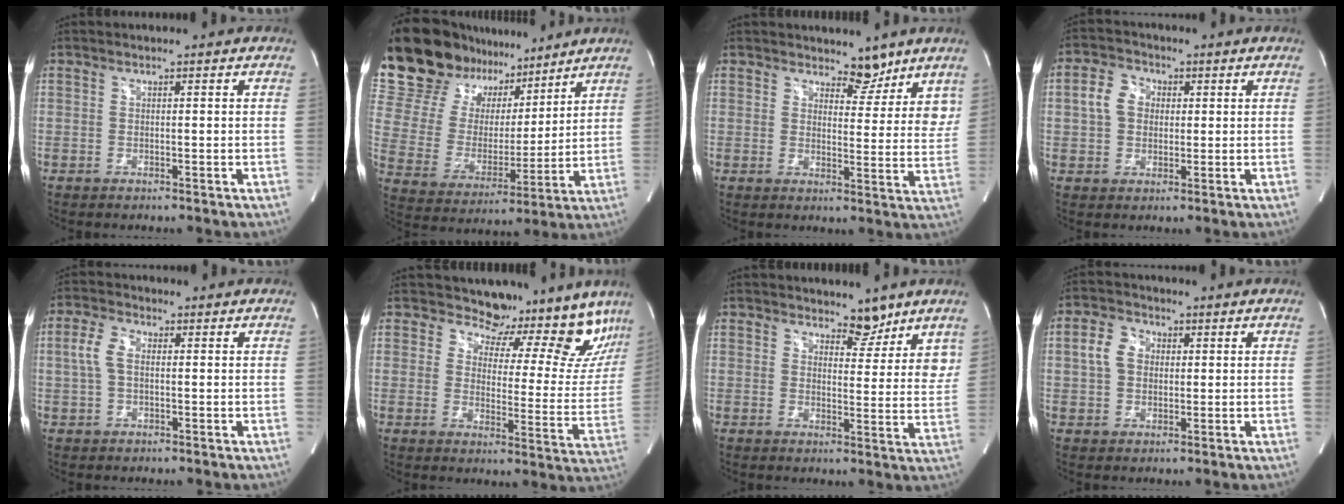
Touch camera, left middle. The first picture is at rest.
{"total": 19.0, "force": [16.3, 8.2, 5.2], "torque": [-0.096, 0.024, 0.292]}
{"total": 6.6, "force": [5.8, 2.6, 1.9], "torque": [-0.003, -0.021, 0.069]}
{"total": 5.2, "force": [0.7, 4.2, 3.0], "torque": [-0.068, 0.022, 0.015]}
{"total": 3.8, "force": [0.3, 2.0, 3.3], "torque": [-0.089, 0.017, 0.008]}
{"total": 19.2, "force": [17.7, 4.6, 5.7], "torque": [-0.049, -0.080, 0.186]}
{"total": 6.2, "force": [5.4, 2.3, 2.0], "torque": [-0.008, -0.019, 0.067]}
{"total": 4.8, "force": [0.7, 3.8, 2.9], "torque": [-0.067, 0.020, 0.015]}